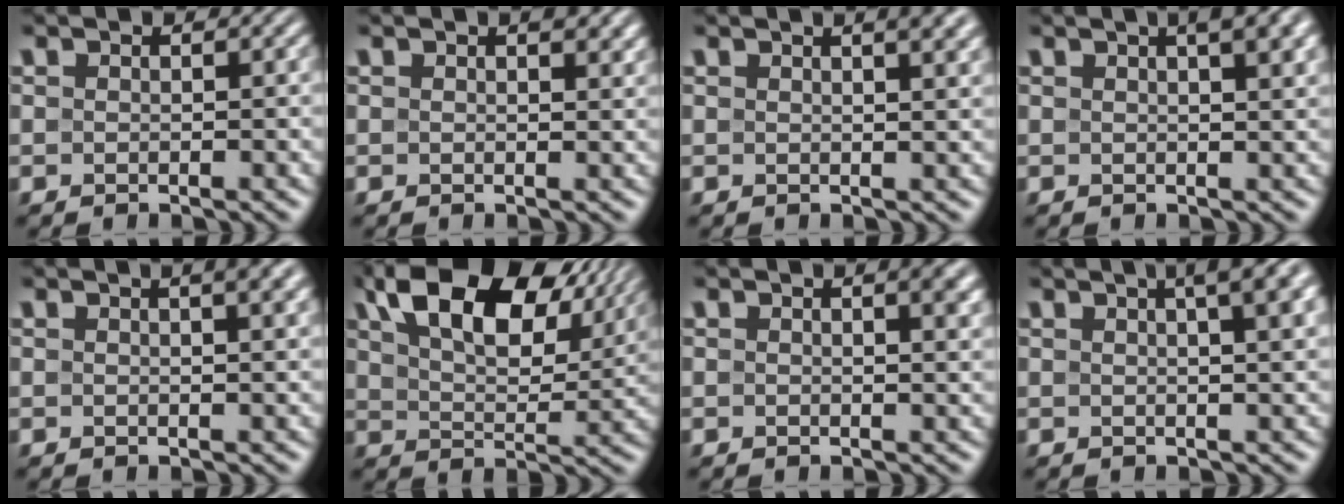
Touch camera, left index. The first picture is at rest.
{"total": 1.8, "force": [1.1, 0.5, 1.2], "torque": [-0.010, -0.001, 0.019]}
{"total": 4.7, "force": [2.6, 1.9, 3.4], "torque": [-0.014, 0.023, 0.008]}
{"total": 5.7, "force": [2.9, 2.1, 4.4], "torque": [-0.032, 0.024, 0.013]}
{"total": 5.1, "force": [2.7, 2.1, 3.8], "torque": [-0.021, 0.026, 0.004]}
{"total": 13.7, "force": [7.7, 7.0, 8.9], "torque": [-0.144, 0.027, 0.124]}
{"total": 3.8, "force": [1.8, 1.4, 3.0], "torque": [-0.019, 0.011, 0.015]}
{"total": 7.6, "force": [3.7, 2.8, 6.0], "torque": [-0.037, 0.044, 0.020]}